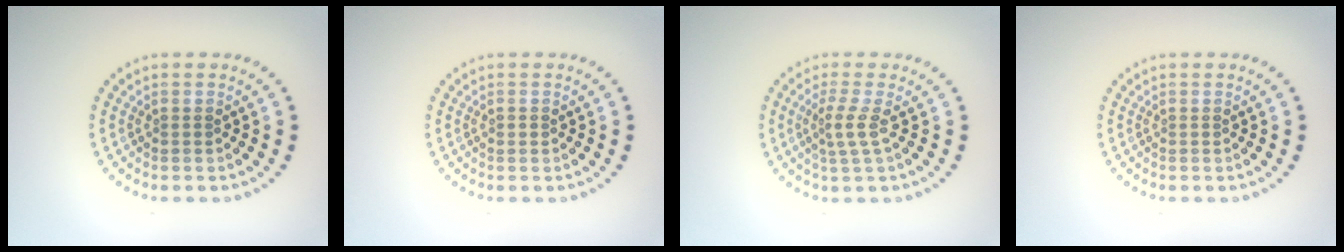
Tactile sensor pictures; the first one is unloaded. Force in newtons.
{"total": 0.6, "press": 0.6, "slide": 0.1}
{"total": 2.1, "press": 1.4, "slide": 1.5}
{"total": 0.0}